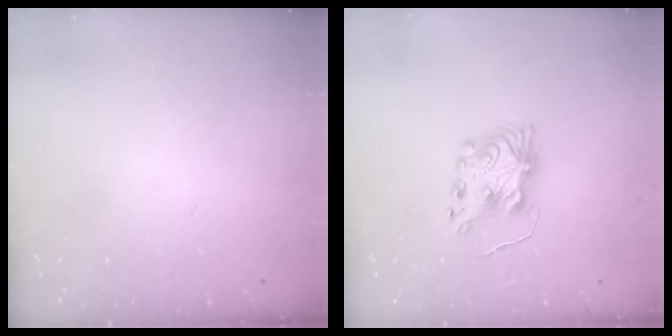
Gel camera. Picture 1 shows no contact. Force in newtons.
{"total": 8.0, "press": 8.0, "slide": 0.2}